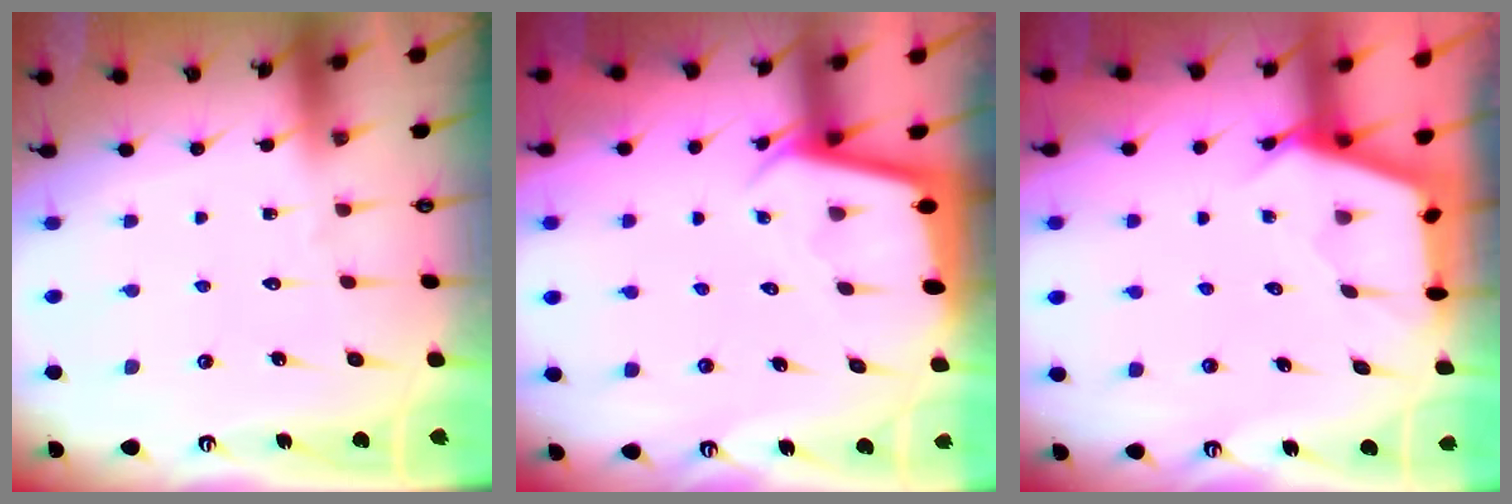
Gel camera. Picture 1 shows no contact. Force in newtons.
{"total": 2.3, "press": 2.3, "slide": 0.1}
{"total": 2.7, "press": 2.7, "slide": 0.3}